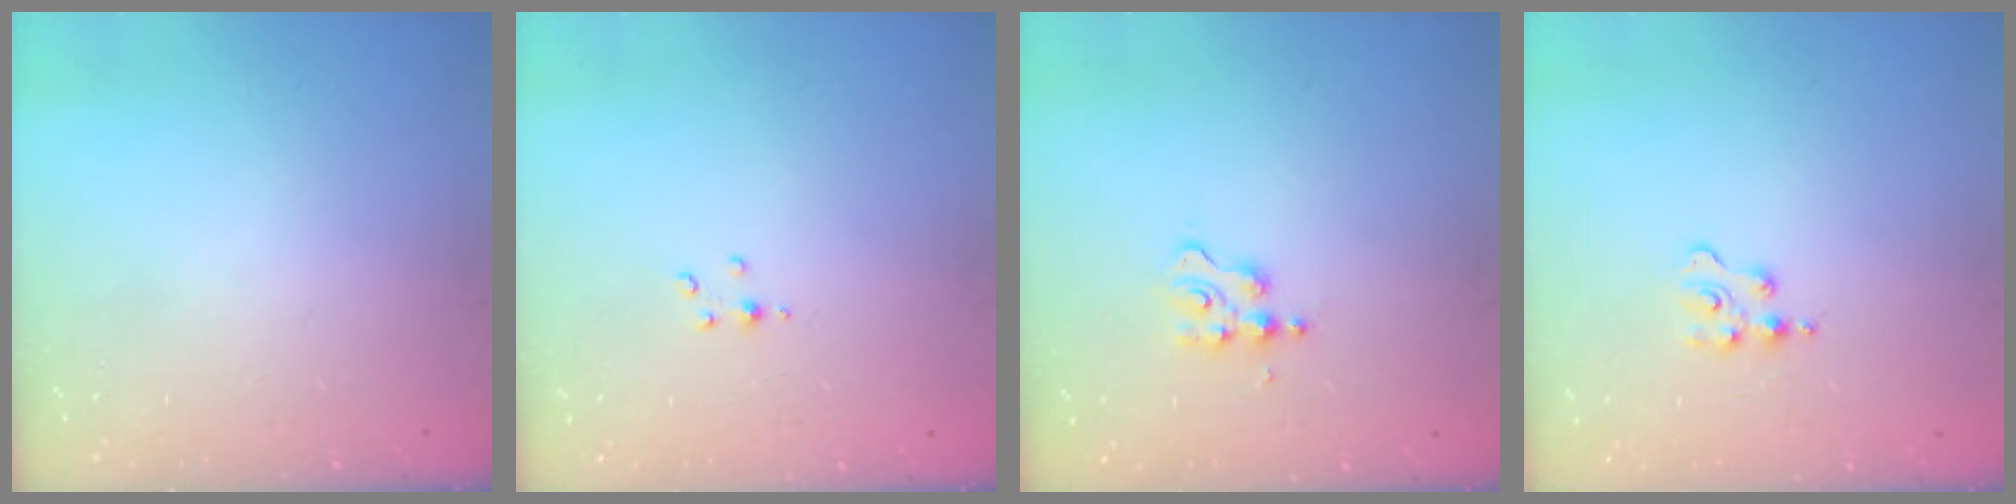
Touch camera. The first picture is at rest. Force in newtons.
{"total": 2.8, "press": 2.8, "slide": 0.3}
{"total": 2.6, "press": 2.6, "slide": 0.3}
{"total": 2.3, "press": 2.3, "slide": 0.3}